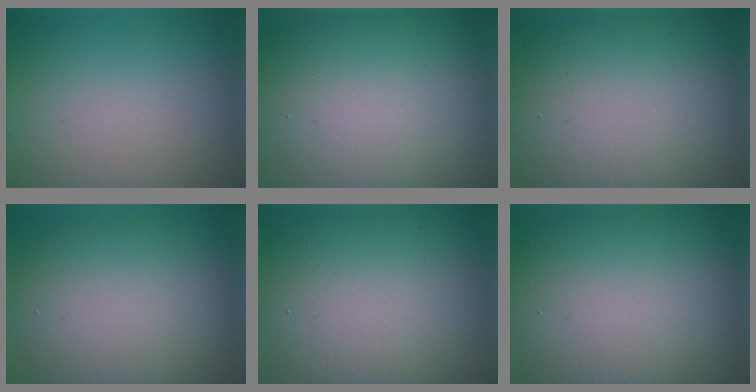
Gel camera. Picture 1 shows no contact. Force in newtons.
{"total": 15.9, "press": 15.9, "slide": 0.8}
{"total": 12.4, "press": 12.4, "slide": 0.8}
{"total": 8.8, "press": 8.8, "slide": 0.7}
{"total": 12.3, "press": 12.3, "slide": 1.0}
{"total": 13.5, "press": 13.5, "slide": 0.6}